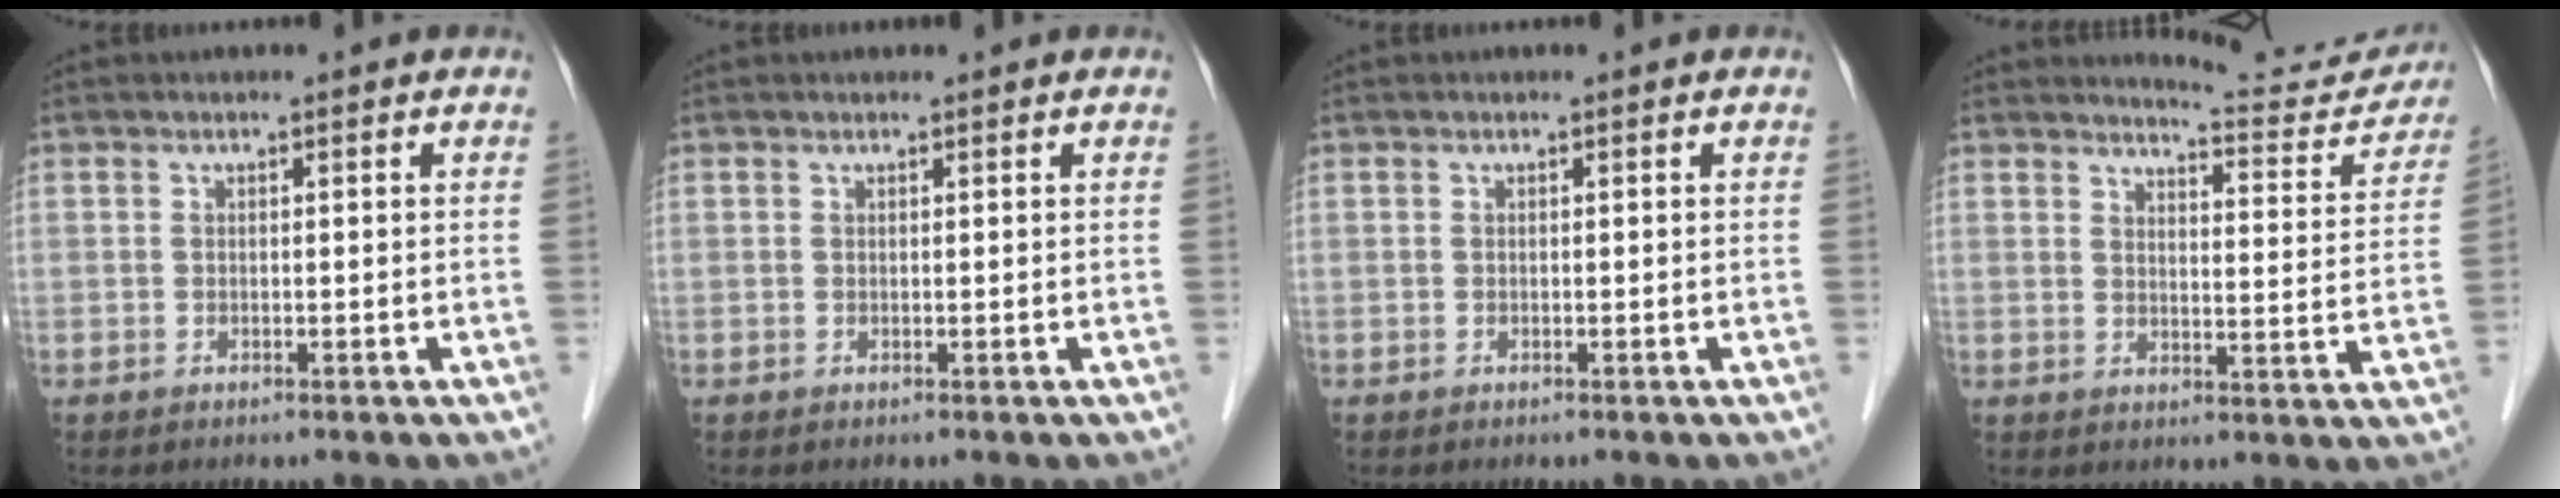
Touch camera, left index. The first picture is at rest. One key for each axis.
{"total": 0.0}
{"total": 0.0}
{"total": 10.3, "fx": 10.2, "fy": 0.8, "fz": 0.3, "tx": 0.008, "ty": -0.046, "tz": 0.111}